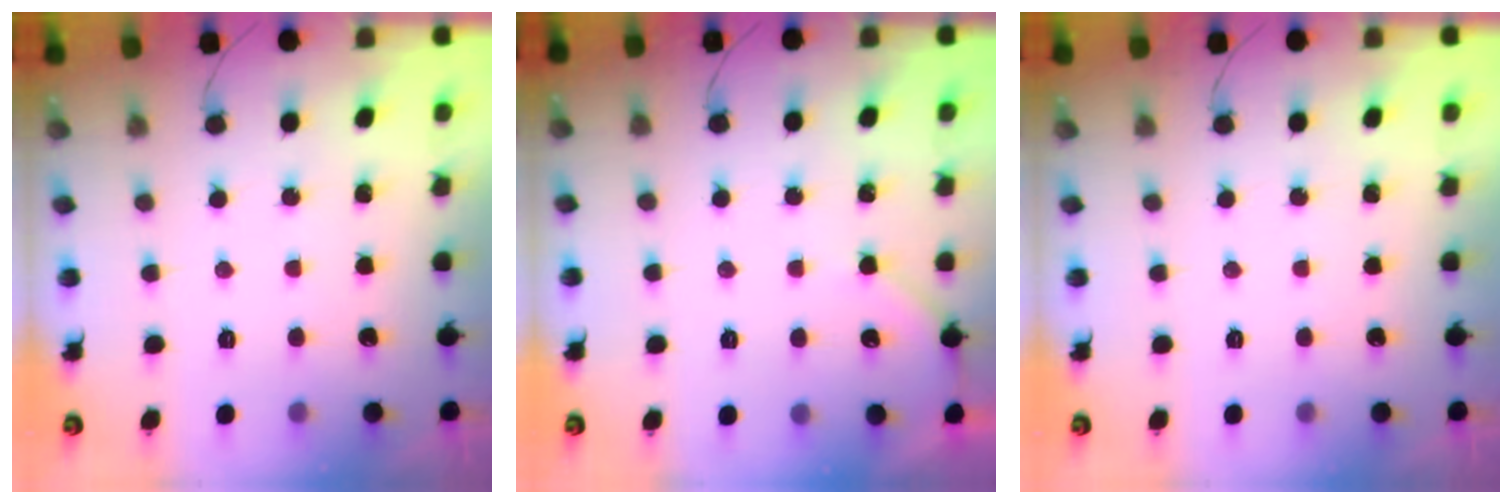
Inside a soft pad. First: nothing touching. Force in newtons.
{"total": 2.8, "press": 2.8, "slide": 0.4}
{"total": 0.0}